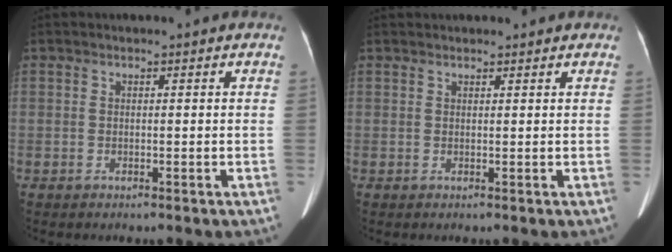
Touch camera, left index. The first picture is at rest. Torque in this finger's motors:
{"motor_torque": [0.41, -0.49, 0.07, 0.02]}